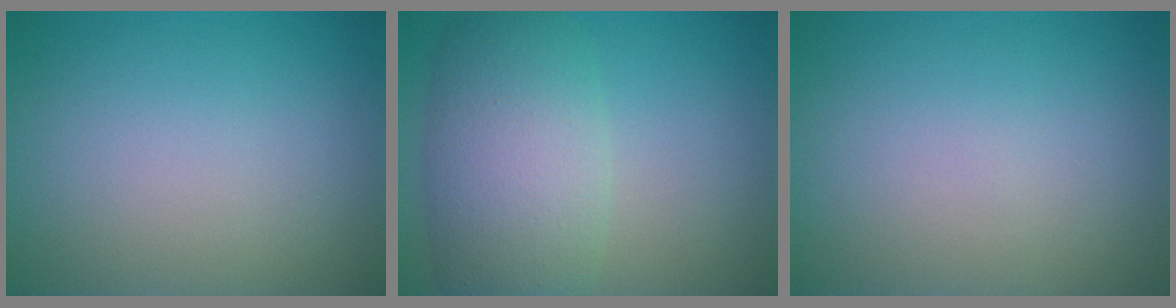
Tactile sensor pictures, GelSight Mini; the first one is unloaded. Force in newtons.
{"total": 7.4, "press": 7.4, "slide": 0.4}
{"total": 0.0}